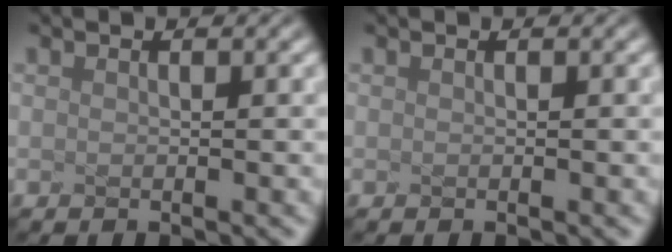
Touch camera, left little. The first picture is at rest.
{"total": 0.0}